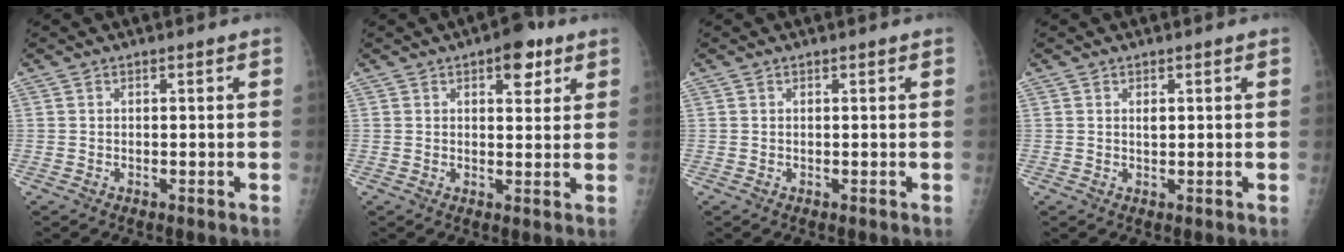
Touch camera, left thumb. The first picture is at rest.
{"total": 6.4, "force": [3.5, 3.1, 4.5], "torque": [-0.037, -0.011, 0.040]}
{"total": 0.0}
{"total": 0.9, "force": [0.4, 0.4, 0.6], "torque": [-0.009, -0.004, 0.010]}